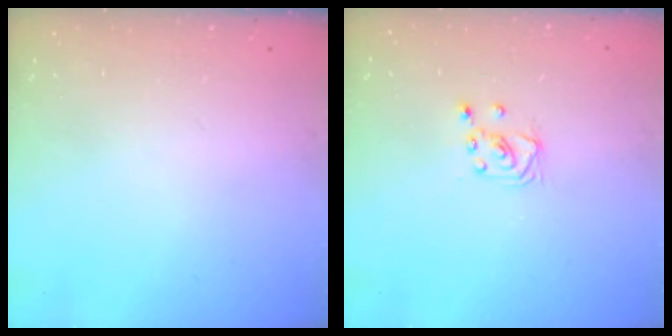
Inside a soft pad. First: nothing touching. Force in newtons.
{"total": 2.0, "press": 2.0, "slide": 0.2}